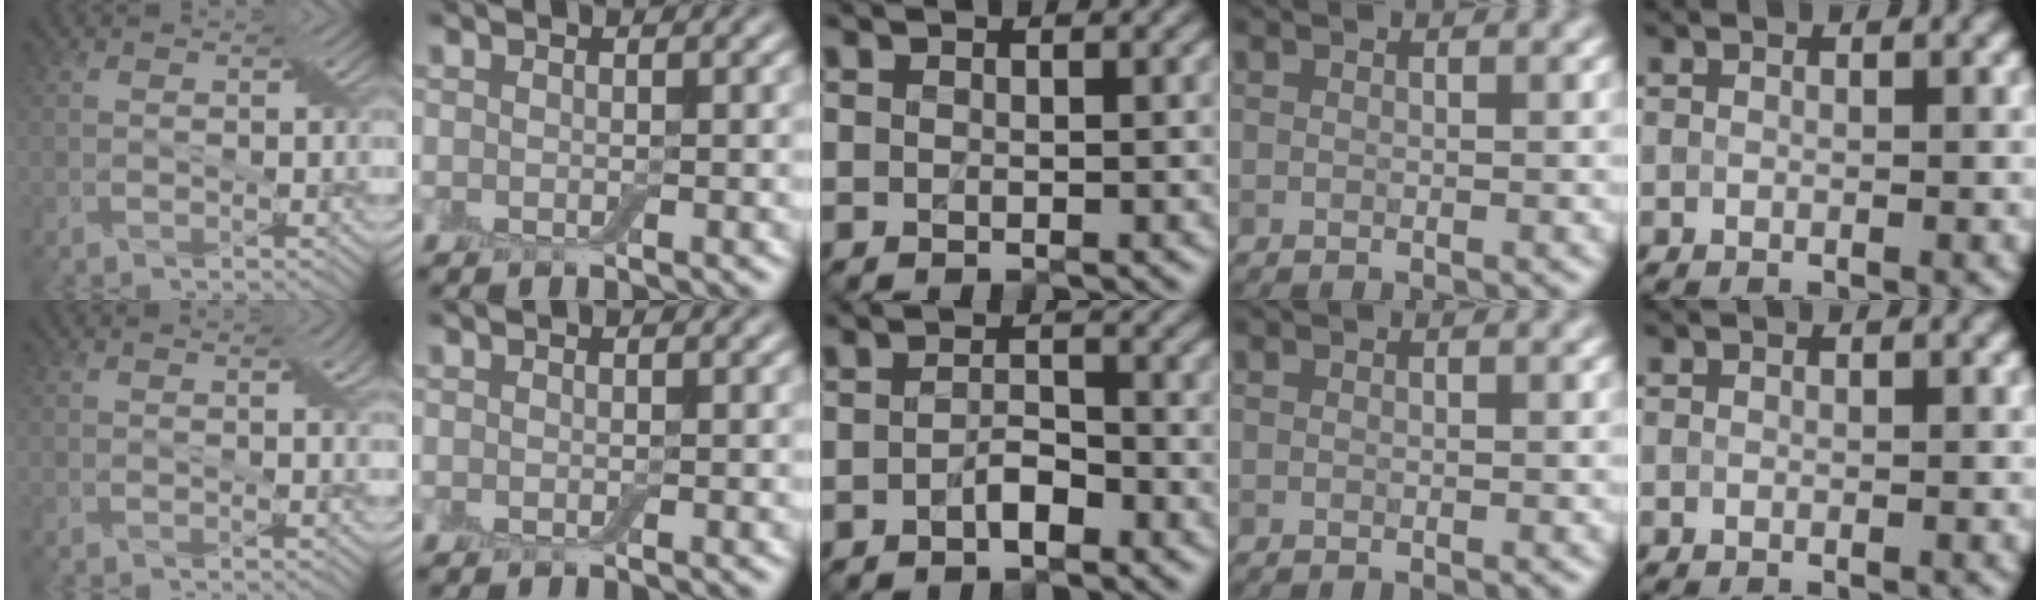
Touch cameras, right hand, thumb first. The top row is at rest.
{"thumb": {"total": 2.2, "force": [1.1, 0.5, 1.9], "torque": [-0.027, 0.002, 0.019]}, "middle": {"total": 1.7, "force": [-1.0, 0.6, 1.2], "torque": [-0.023, 0.005, -0.021]}}